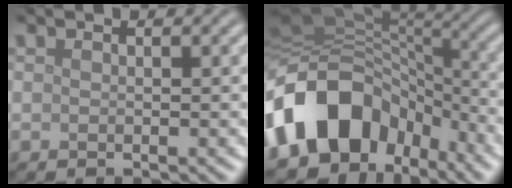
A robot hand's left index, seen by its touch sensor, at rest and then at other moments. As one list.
[{"total": 13.4, "force": [-6.0, 9.3, 7.4], "torque": [-0.137, 0.014, -0.117]}]